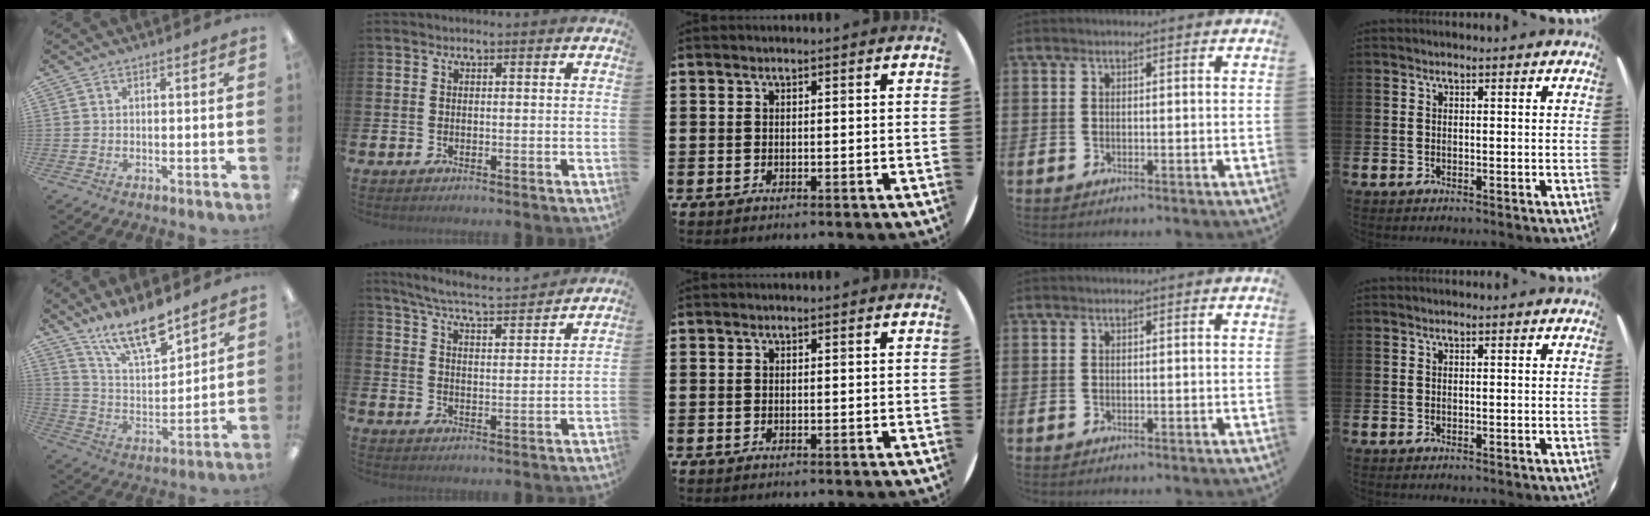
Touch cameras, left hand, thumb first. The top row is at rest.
{"thumb": {"total": 14.6, "force": [11.5, 4.5, 7.7], "torque": [-0.138, -0.069, 0.203]}, "index": {"total": 5.7, "force": [5.4, 0.2, 1.7], "torque": [-0.057, -0.038, 0.093]}}